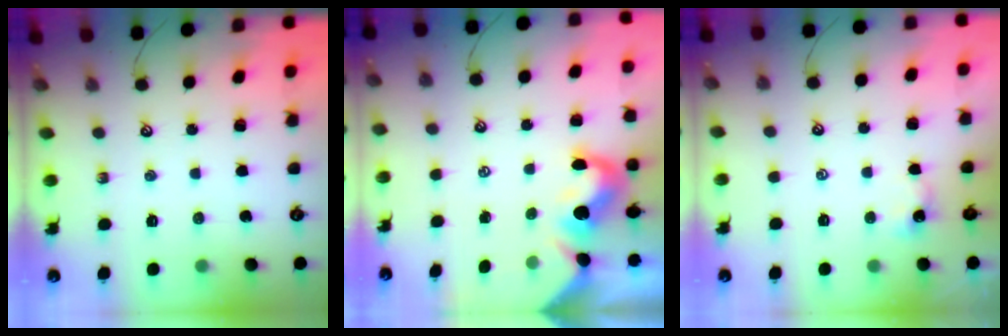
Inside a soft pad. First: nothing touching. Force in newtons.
{"total": 2.3, "press": 2.2, "slide": 0.6}
{"total": 2.6, "press": 2.6, "slide": 0.2}